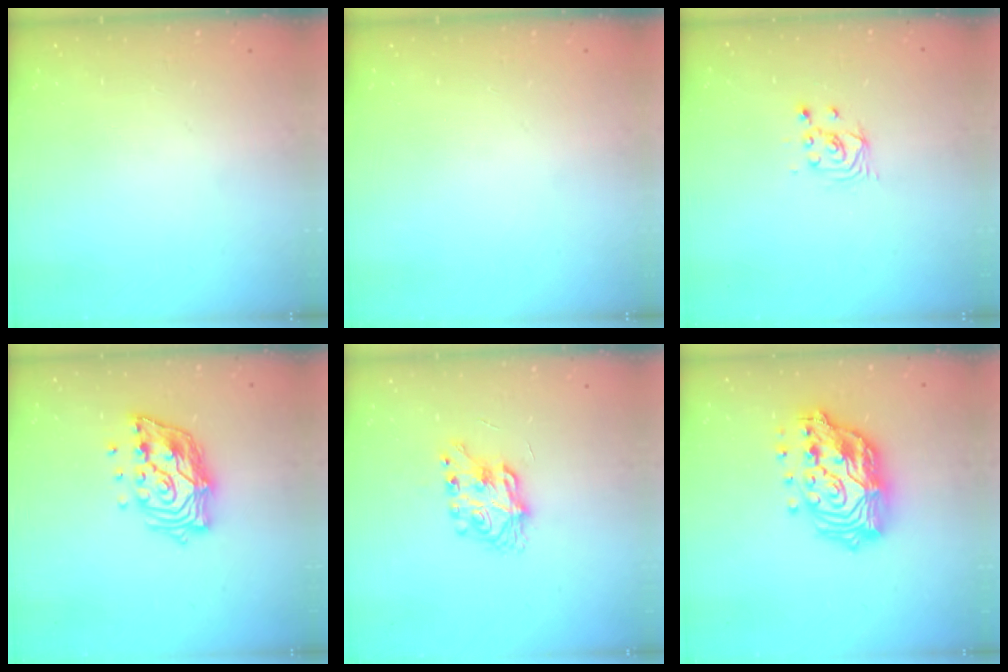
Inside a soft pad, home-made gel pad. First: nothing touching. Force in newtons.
{"total": 0.0}
{"total": 2.6, "press": 2.6, "slide": 0.1}
{"total": 14.3, "press": 14.1, "slide": 2.0}
{"total": 7.8, "press": 7.8, "slide": 0.5}
{"total": 20.2, "press": 20.1, "slide": 2.1}